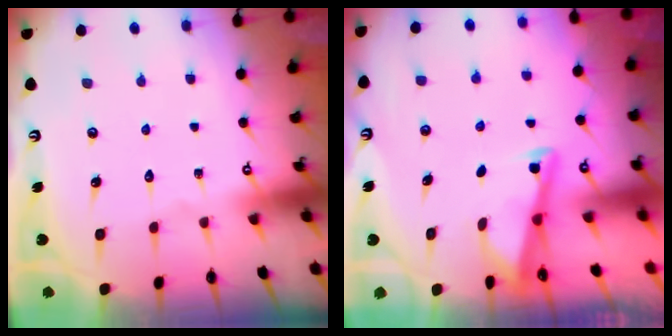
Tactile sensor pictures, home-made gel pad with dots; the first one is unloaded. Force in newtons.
{"total": 3.0, "press": 3.0, "slide": 0.3}